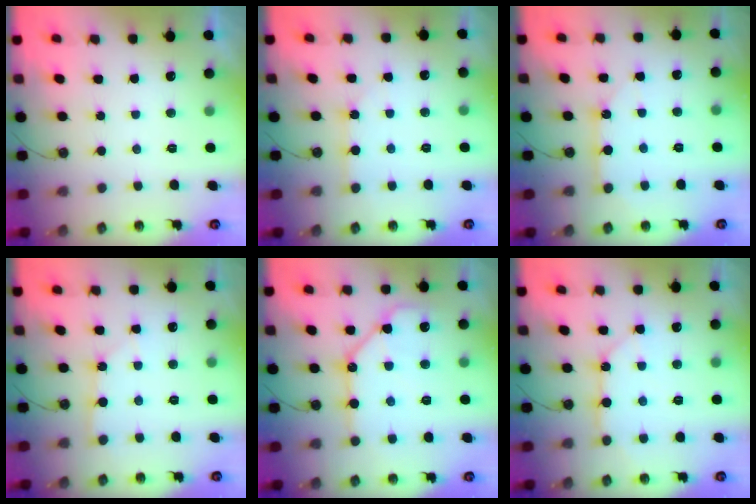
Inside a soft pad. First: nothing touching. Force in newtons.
{"total": 2.5, "press": 2.5, "slide": 0.3}
{"total": 7.7, "press": 7.6, "slide": 0.4}
{"total": 2.0, "press": 2.0, "slide": 0.2}
{"total": 12.8, "press": 12.8, "slide": 1.1}
{"total": 11.0, "press": 11.0, "slide": 1.0}